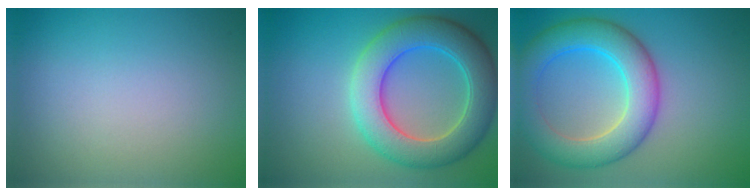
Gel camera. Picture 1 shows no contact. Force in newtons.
{"total": 8.0, "press": 7.9, "slide": 0.7}
{"total": 7.1, "press": 7.1, "slide": 0.2}